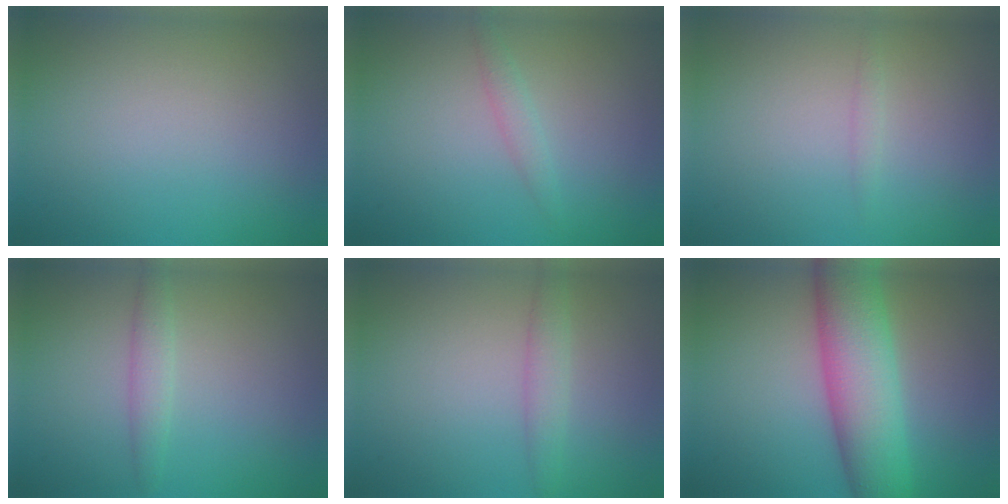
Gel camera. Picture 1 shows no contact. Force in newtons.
{"total": 1.2, "press": 1.2, "slide": 0.1}
{"total": 0.7, "press": 0.7, "slide": 0.0}
{"total": 1.7, "press": 1.7, "slide": 0.1}
{"total": 1.7, "press": 1.7, "slide": 0.1}
{"total": 8.6, "press": 8.6, "slide": 0.4}